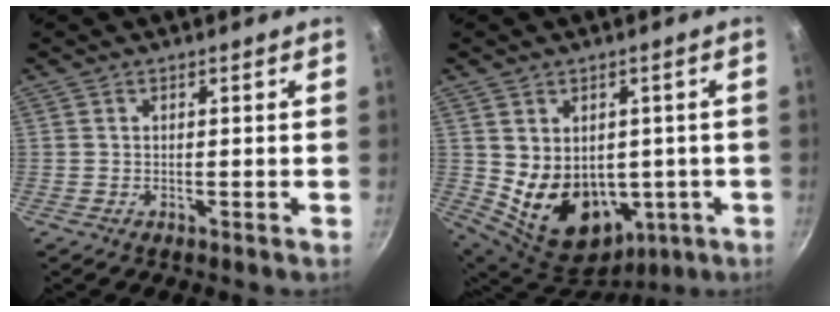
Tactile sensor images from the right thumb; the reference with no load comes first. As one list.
[{"total": 15.1, "force": [-0.6, 11.6, 9.5], "torque": [-0.132, -0.017, 0.029]}]